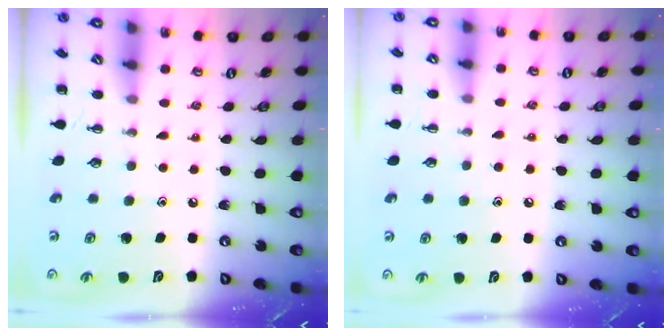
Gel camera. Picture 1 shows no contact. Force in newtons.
{"total": 5.4, "press": 5.2, "slide": 1.6}